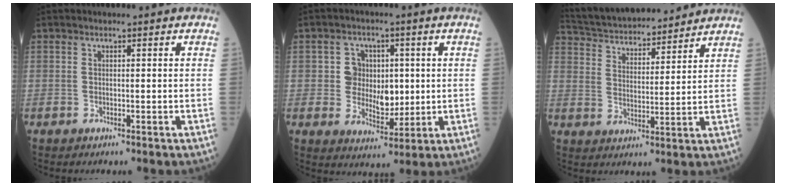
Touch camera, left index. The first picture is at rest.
{"total": 6.4, "force": [1.2, 5.6, 3.0], "torque": [-0.046, 0.008, 0.025]}
{"total": 18.5, "force": [17.1, 3.5, 6.3], "torque": [-0.116, 0.031, 0.269]}